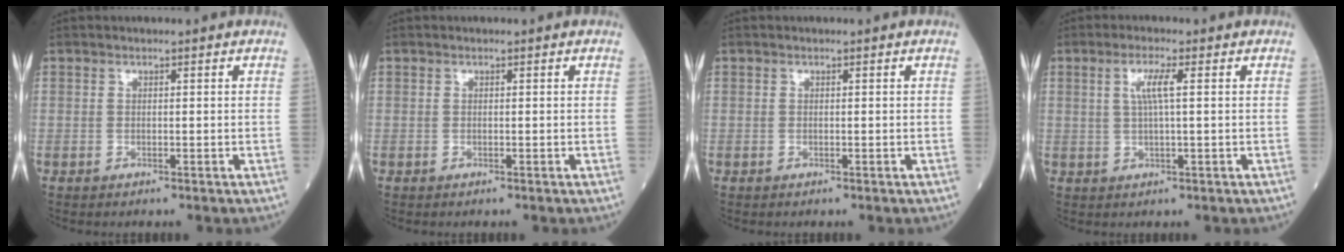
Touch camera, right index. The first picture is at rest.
{"total": 0.0}
{"total": 0.0}
{"total": 3.7, "force": [1.0, -0.1, 3.6], "torque": [-0.075, 0.003, 0.020]}